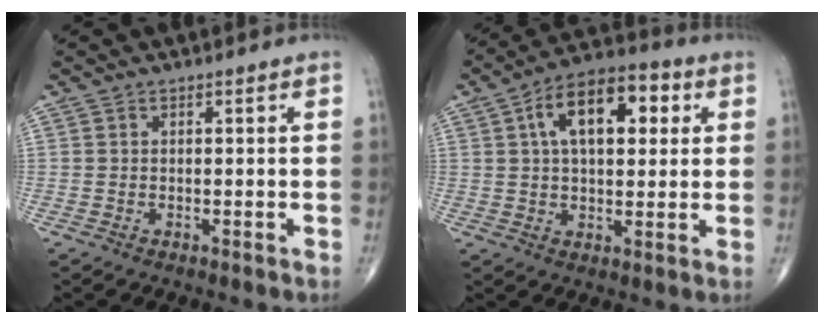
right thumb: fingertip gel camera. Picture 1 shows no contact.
{"total": 14.6, "force": [4.1, 7.7, 11.7], "torque": [-0.163, 0.017, 0.060]}